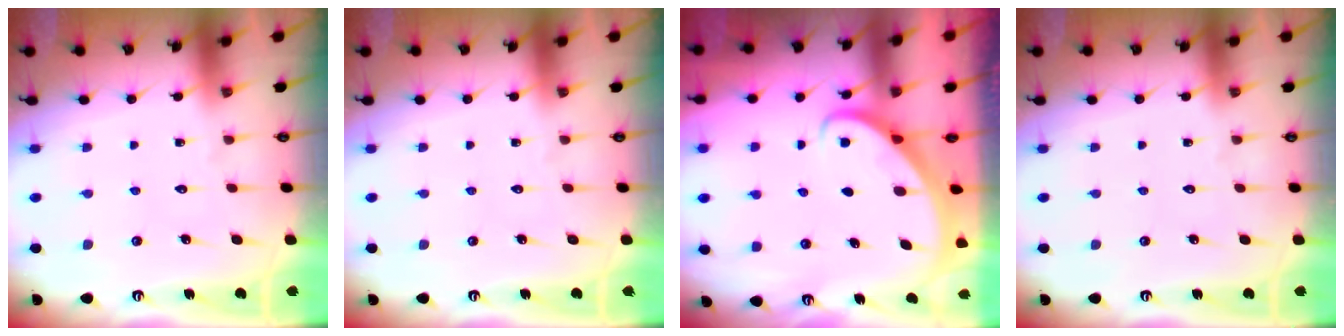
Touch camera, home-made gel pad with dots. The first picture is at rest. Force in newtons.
{"total": 0.0}
{"total": 2.9, "press": 2.9, "slide": 0.2}
{"total": 0.0}